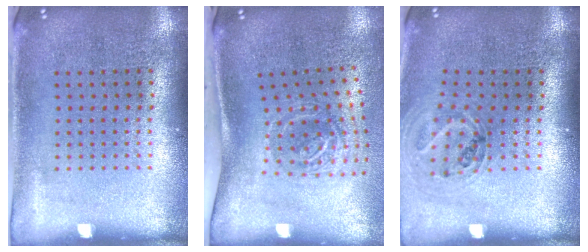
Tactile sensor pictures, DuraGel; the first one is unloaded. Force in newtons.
{"total": 2.0, "press": 1.3, "slide": 1.6}
{"total": 1.1, "press": 1.1, "slide": 0.2}